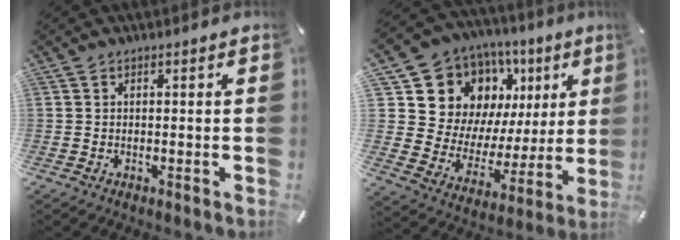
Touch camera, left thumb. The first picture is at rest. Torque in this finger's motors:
{"motor_torque": [2.47, 2.54, 1.56, -1.20, 0.10]}